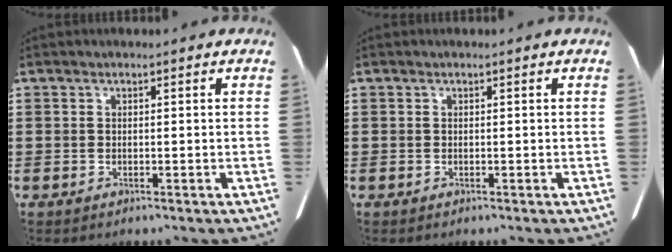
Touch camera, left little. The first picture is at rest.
{"total": 0.0}